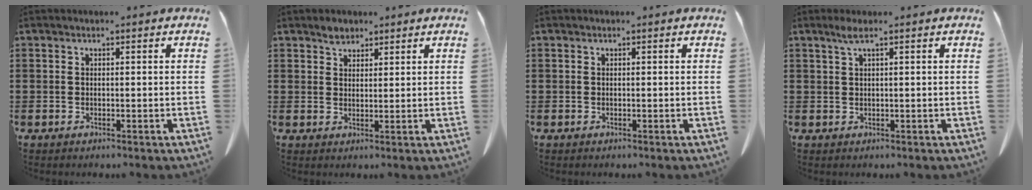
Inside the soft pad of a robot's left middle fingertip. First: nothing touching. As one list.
[{"total": 2.2, "force": [1.8, 1.1, 0.5], "torque": [-0.013, 0.002, 0.036]}, {"total": 0.0}, {"total": 1.9, "force": [0.9, 0.2, 1.6], "torque": [-0.035, 0.003, 0.016]}]